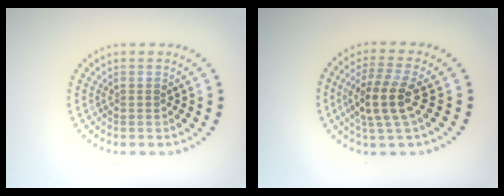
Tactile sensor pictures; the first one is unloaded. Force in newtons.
{"total": 4.1, "press": 3.6, "slide": 1.9}